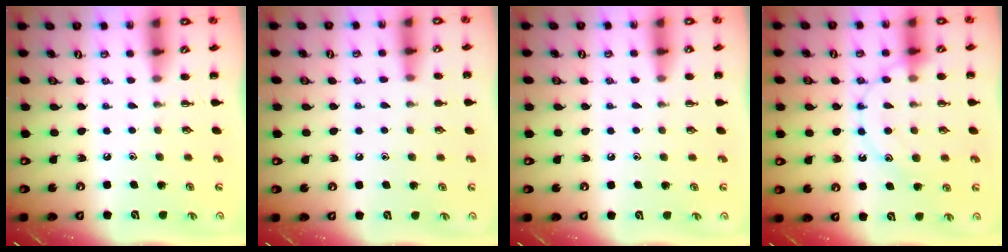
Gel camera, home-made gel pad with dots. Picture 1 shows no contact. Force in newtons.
{"total": 5.6, "press": 5.3, "slide": 1.9}
{"total": 3.2, "press": 3.1, "slide": 1.1}
{"total": 12.5, "press": 12.5, "slide": 0.9}